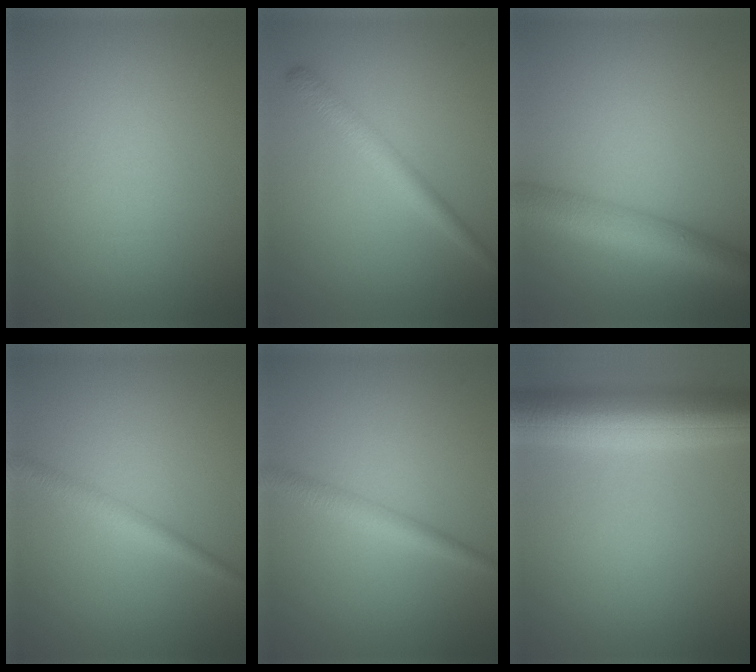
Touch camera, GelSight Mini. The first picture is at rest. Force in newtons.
{"total": 2.6, "press": 2.6, "slide": 0.1}
{"total": 6.5, "press": 6.5, "slide": 0.2}
{"total": 2.2, "press": 2.2, "slide": 0.0}
{"total": 2.3, "press": 2.3, "slide": 0.0}
{"total": 8.9, "press": 8.9, "slide": 0.2}